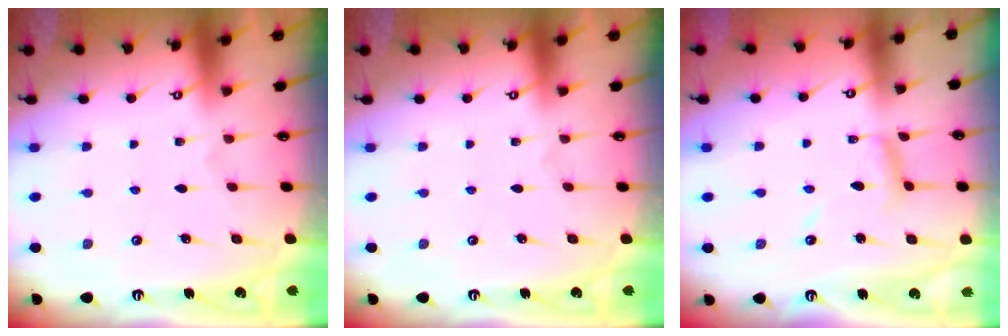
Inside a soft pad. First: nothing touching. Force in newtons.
{"total": 0.0}
{"total": 8.2, "press": 8.1, "slide": 0.6}